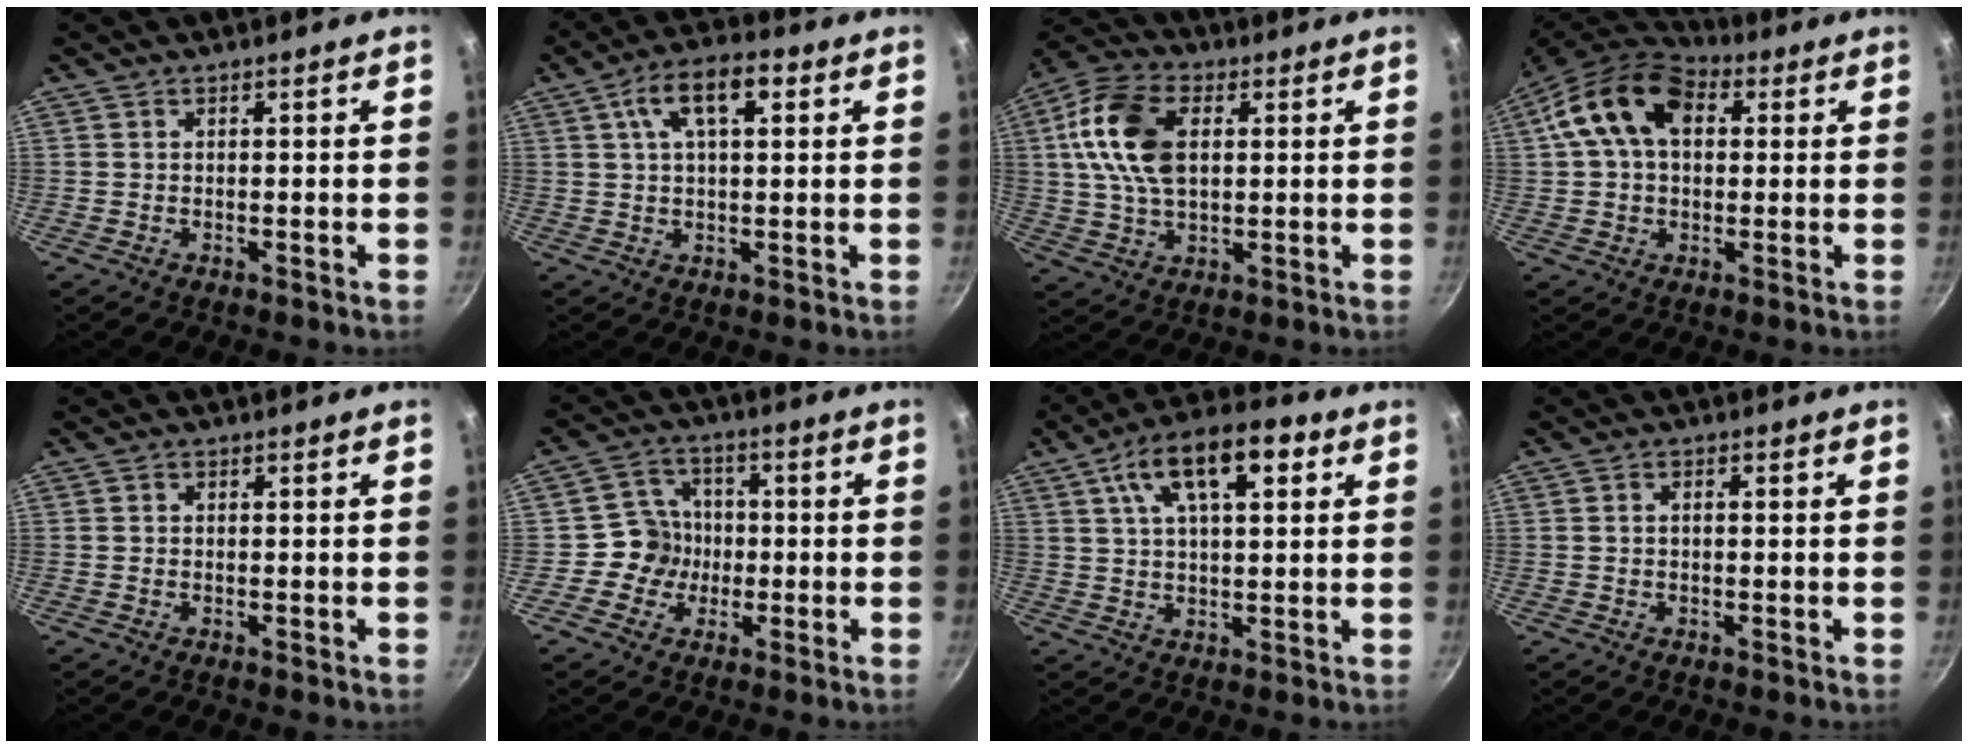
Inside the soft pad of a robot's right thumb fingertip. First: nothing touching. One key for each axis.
{"total": 9.8, "fx": 3.4, "fy": 4.5, "fz": 8.0, "tx": -0.130, "ty": 0.015, "tz": 0.051}
{"total": 14.6, "fx": 2.9, "fy": 9.0, "fz": 11.1, "tx": -0.193, "ty": 0.009, "tz": 0.043}
{"total": 14.6, "fx": 3.6, "fy": 9.9, "fz": 10.1, "tx": -0.156, "ty": 0.021, "tz": 0.044}
{"total": 0.0}
{"total": 6.5, "fx": -1.1, "fy": 6.2, "fz": 1.6, "tx": 0.013, "ty": 0.018, "tz": -0.034}
{"total": 14.5, "fx": 5.6, "fy": 6.5, "fz": 11.7, "tx": -0.178, "ty": 0.008, "tz": 0.084}
{"total": 1.0, "fx": 0.0, "fy": 0.6, "fz": 0.9, "tx": -0.015, "ty": 0.005, "tz": -0.001}